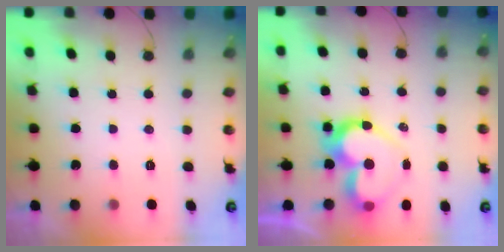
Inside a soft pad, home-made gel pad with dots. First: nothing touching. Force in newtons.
{"total": 15.4, "press": 15.3, "slide": 1.6}